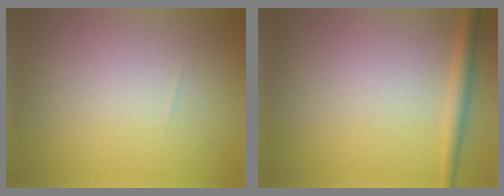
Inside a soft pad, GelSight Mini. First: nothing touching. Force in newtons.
{"total": 2.0, "press": 2.0, "slide": 0.1}